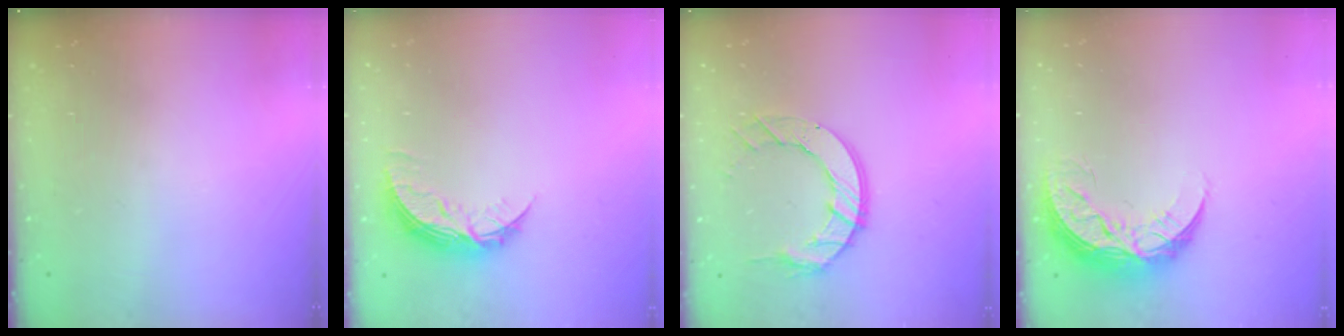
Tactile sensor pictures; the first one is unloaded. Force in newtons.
{"total": 8.2, "press": 8.2, "slide": 0.5}
{"total": 10.7, "press": 10.6, "slide": 1.1}
{"total": 9.0, "press": 9.0, "slide": 0.3}